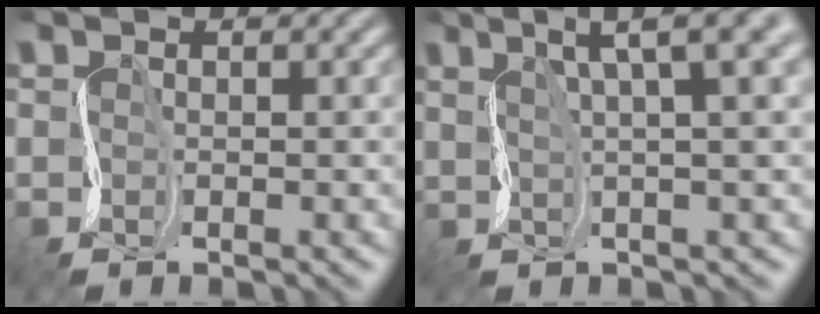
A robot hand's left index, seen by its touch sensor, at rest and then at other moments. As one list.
[{"total": 7.8, "force": [4.0, 1.9, 6.4], "torque": [-0.065, 0.026, 0.065]}]